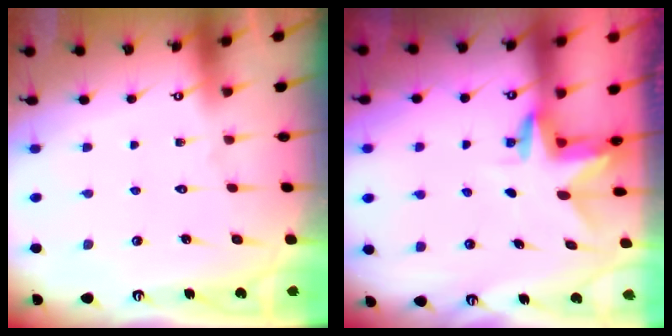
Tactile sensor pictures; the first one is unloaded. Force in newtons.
{"total": 3.0, "press": 3.0, "slide": 0.2}